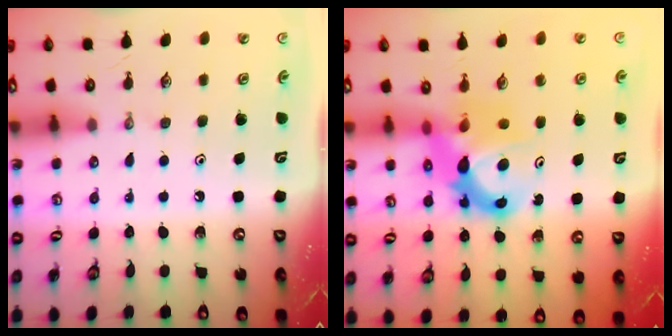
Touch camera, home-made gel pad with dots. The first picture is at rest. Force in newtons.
{"total": 8.7, "press": 8.7, "slide": 0.7}